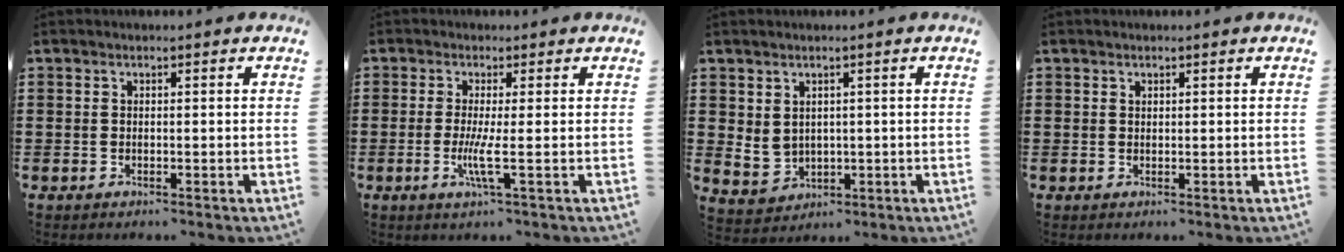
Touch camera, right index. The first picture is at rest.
{"total": 4.2, "force": [-0.7, -0.2, 4.1], "torque": [-0.080, -0.014, -0.016]}
{"total": 3.0, "force": [1.4, 2.5, 1.0], "torque": [-0.038, 0.003, 0.025]}
{"total": 0.6, "force": [0.4, 0.4, 0.1], "torque": [-0.002, 0.002, 0.009]}